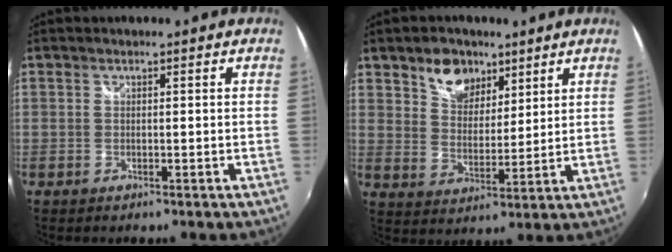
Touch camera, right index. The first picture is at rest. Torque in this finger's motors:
{"motor_torque": [0.33, 0.30, 0.08, 0.05]}